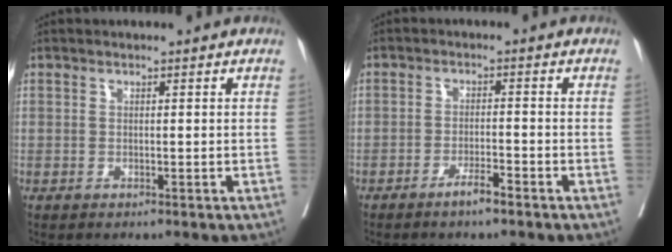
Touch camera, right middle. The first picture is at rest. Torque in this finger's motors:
{"motor_torque": [0.92, -1.22, 0.06, 0.03]}